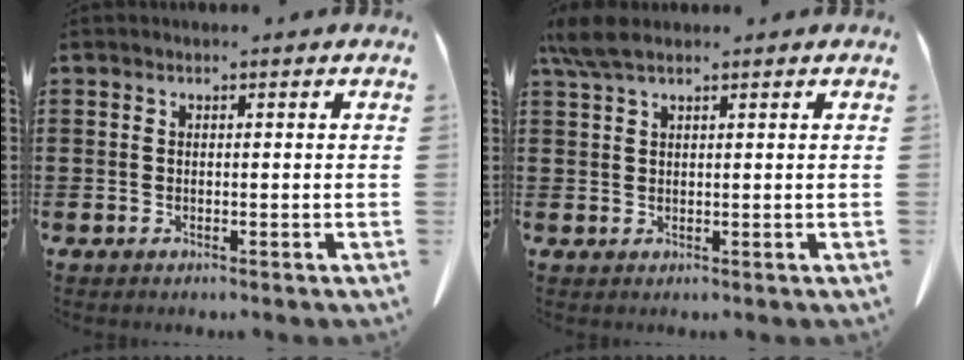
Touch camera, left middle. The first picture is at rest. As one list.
[{"total": 3.8, "force": [2.4, 1.0, 2.7], "torque": [-0.066, 0.002, 0.043]}]